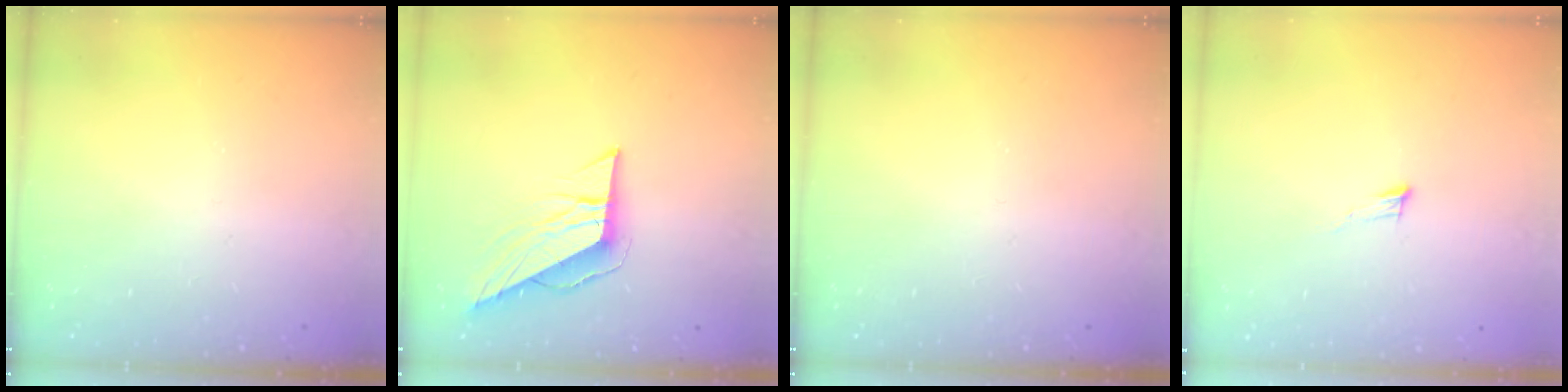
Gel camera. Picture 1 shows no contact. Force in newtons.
{"total": 8.7, "press": 8.7, "slide": 0.3}
{"total": 0.0}
{"total": 6.3, "press": 6.2, "slide": 1.0}